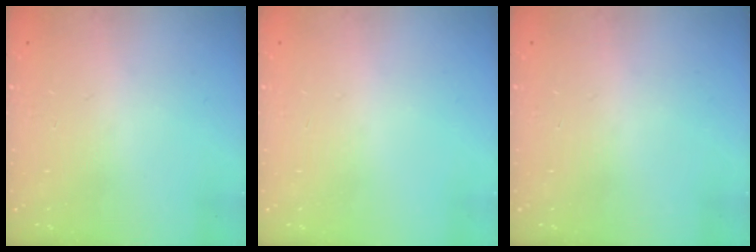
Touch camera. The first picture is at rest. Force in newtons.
{"total": 0.0}
{"total": 0.0}